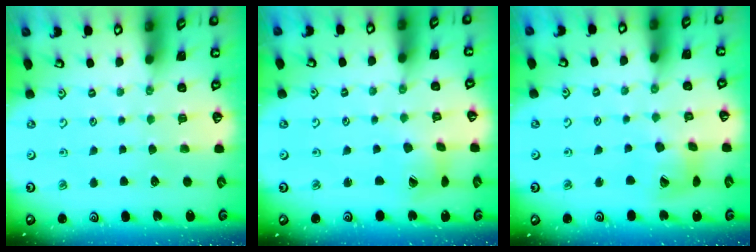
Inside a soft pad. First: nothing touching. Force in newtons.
{"total": 4.9, "press": 4.9, "slide": 0.5}
{"total": 12.2, "press": 12.1, "slide": 1.4}